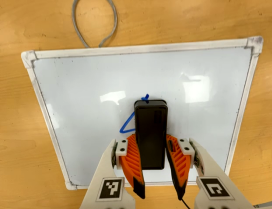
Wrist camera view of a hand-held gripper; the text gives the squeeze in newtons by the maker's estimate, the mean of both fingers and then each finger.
{"total": 11.6, "left": 11.1, "right": 12.1}